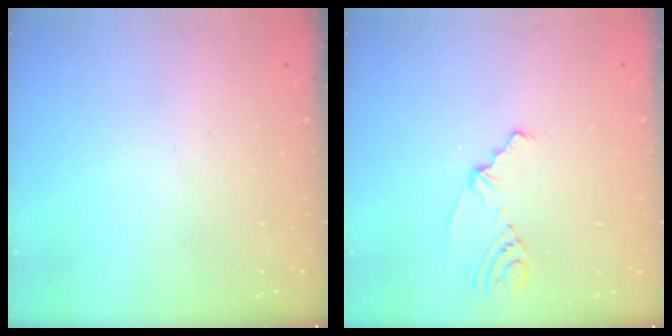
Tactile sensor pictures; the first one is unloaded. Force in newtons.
{"total": 2.8, "press": 2.4, "slide": 1.5}